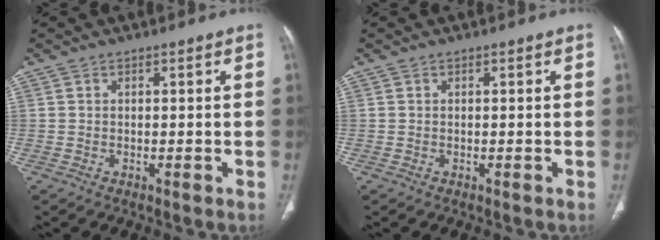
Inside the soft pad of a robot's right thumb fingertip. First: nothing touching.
{"total": 0.0}